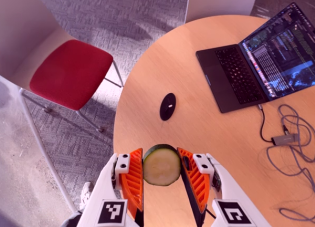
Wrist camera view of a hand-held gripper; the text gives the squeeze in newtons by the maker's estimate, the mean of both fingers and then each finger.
{"total": 9.6, "left": 9.8, "right": 9.4}